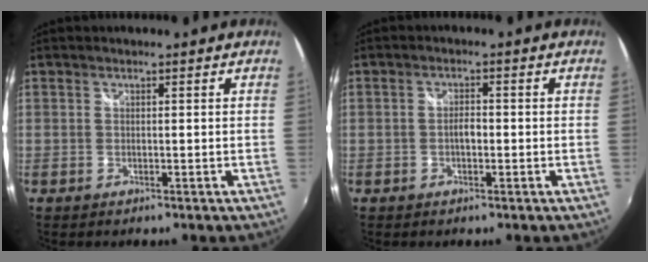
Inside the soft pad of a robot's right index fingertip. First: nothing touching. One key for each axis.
{"total": 1.9, "fx": -0.5, "fy": 1.0, "fz": 1.5, "tx": -0.029, "ty": 0.004, "tz": -0.011}